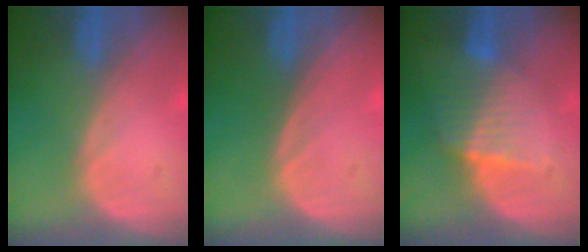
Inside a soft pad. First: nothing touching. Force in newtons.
{"total": 0.0}
{"total": 6.5, "press": 5.7, "slide": 3.2}